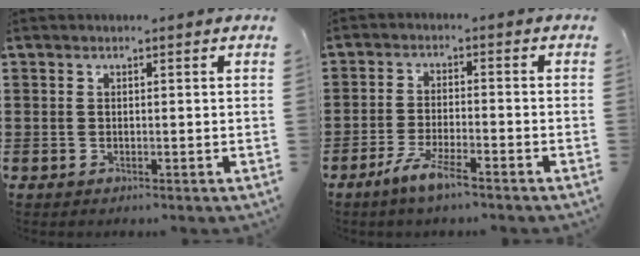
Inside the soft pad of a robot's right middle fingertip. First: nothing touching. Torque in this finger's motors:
{"motor_torque": [2.14, 0.00, 0.22, 0.11]}